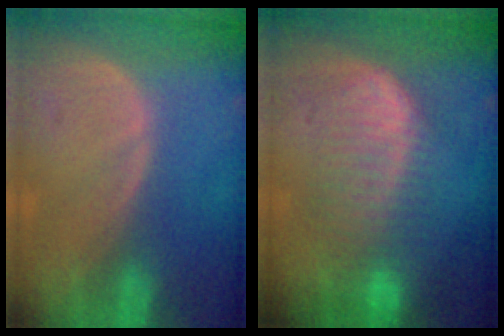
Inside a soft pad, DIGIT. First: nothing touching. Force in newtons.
{"total": 7.3, "press": 7.3, "slide": 0.1}